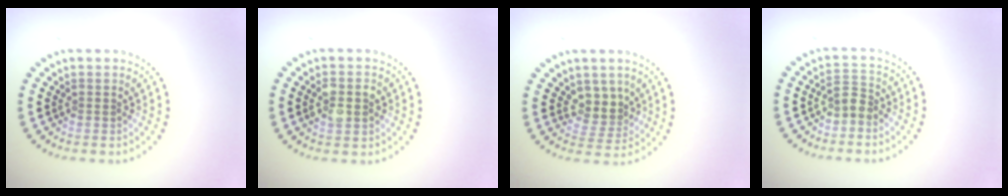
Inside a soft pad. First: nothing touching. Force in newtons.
{"total": 2.8, "press": 2.8, "slide": 0.1}
{"total": 2.7, "press": 2.1, "slide": 1.7}
{"total": 1.8, "press": 1.5, "slide": 1.0}